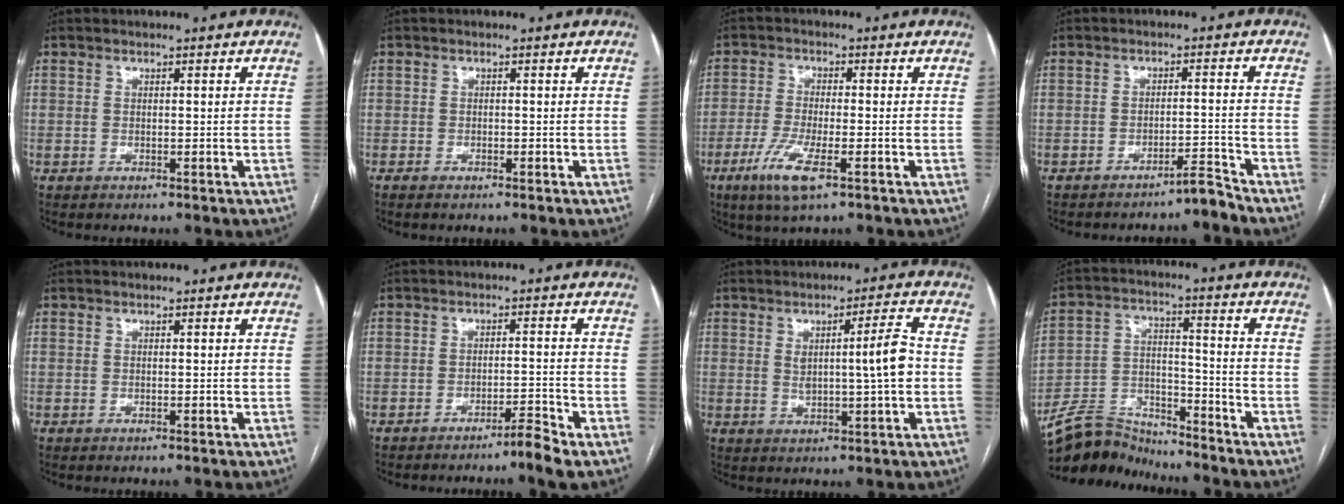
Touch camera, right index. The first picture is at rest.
{"total": 0.8, "force": [-0.6, 0.5, 0.3], "torque": [-0.005, 0.001, -0.009]}
{"total": 6.9, "force": [-3.5, 1.4, 5.7], "torque": [-0.125, -0.015, -0.065]}
{"total": 3.2, "force": [-3.1, -0.8, 0.3], "torque": [0.005, -0.005, -0.048]}
{"total": 0.0}
{"total": 3.3, "force": [-2.7, -0.7, 1.7], "torque": [-0.026, -0.005, -0.046]}
{"total": 6.3, "force": [0.4, 0.3, 6.2], "torque": [-0.098, 0.006, 0.010]}
{"total": 9.9, "force": [-9.7, 1.9, 0.6], "torque": [-0.012, 0.017, -0.183]}